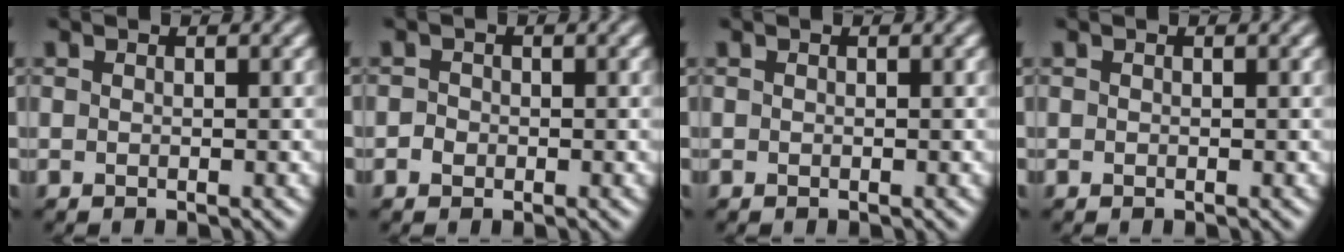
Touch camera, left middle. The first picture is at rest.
{"total": 0.7, "force": [-0.3, 0.6, 0.0], "torque": [0.000, 0.007, -0.009]}
{"total": 0.0}
{"total": 0.0}